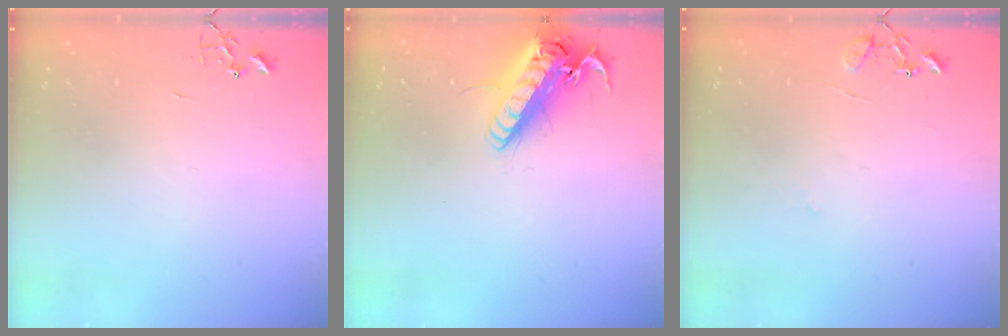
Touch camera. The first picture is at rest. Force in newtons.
{"total": 19.1, "press": 18.8, "slide": 3.3}
{"total": 8.7, "press": 8.7, "slide": 0.8}